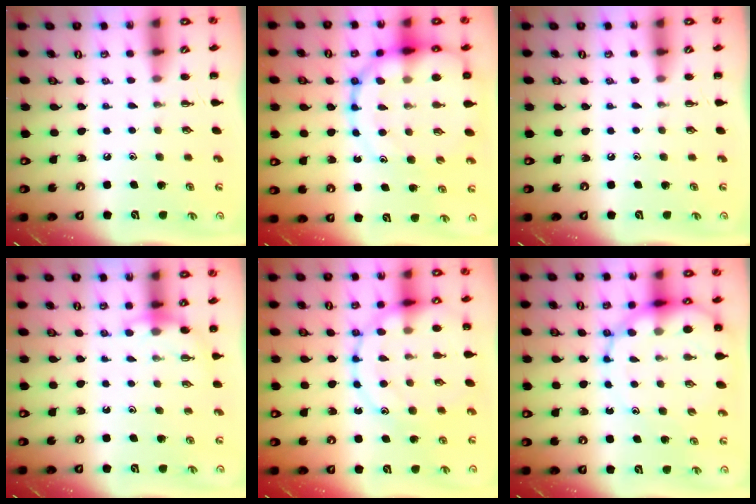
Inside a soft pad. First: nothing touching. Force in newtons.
{"total": 20.8, "press": 20.4, "slide": 4.1}
{"total": 0.0}
{"total": 5.6, "press": 5.5, "slide": 1.0}
{"total": 18.7, "press": 18.7, "slide": 1.0}
{"total": 14.4, "press": 13.9, "slide": 3.7}